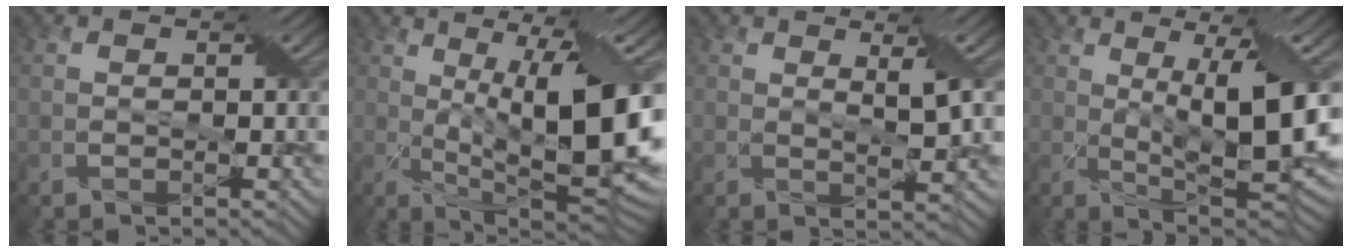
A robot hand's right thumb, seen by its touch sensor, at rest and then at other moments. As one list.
[{"total": 16.4, "force": [1.4, 5.0, 15.6], "torque": [-0.231, 0.010, 0.028]}, {"total": 3.4, "force": [1.3, 0.5, 3.0], "torque": [-0.061, 0.000, 0.025]}, {"total": 12.6, "force": [1.6, 3.3, 12.1], "torque": [-0.194, 0.003, 0.033]}]